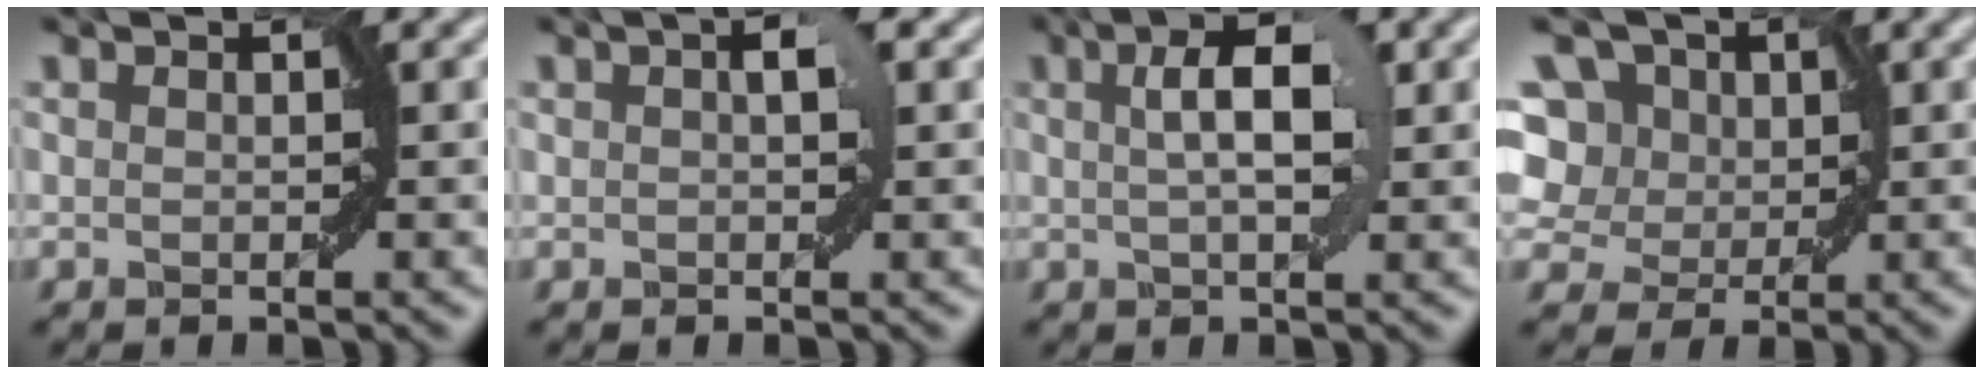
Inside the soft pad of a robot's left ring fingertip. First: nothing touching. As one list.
[{"total": 2.2, "force": [0.8, 1.0, 1.8], "torque": [-0.022, 0.006, 0.013]}, {"total": 4.6, "force": [1.3, 1.5, 4.2], "torque": [-0.068, 0.008, 0.018]}, {"total": 11.7, "force": [5.4, 8.4, 6.2], "torque": [-0.116, 0.049, 0.064]}]